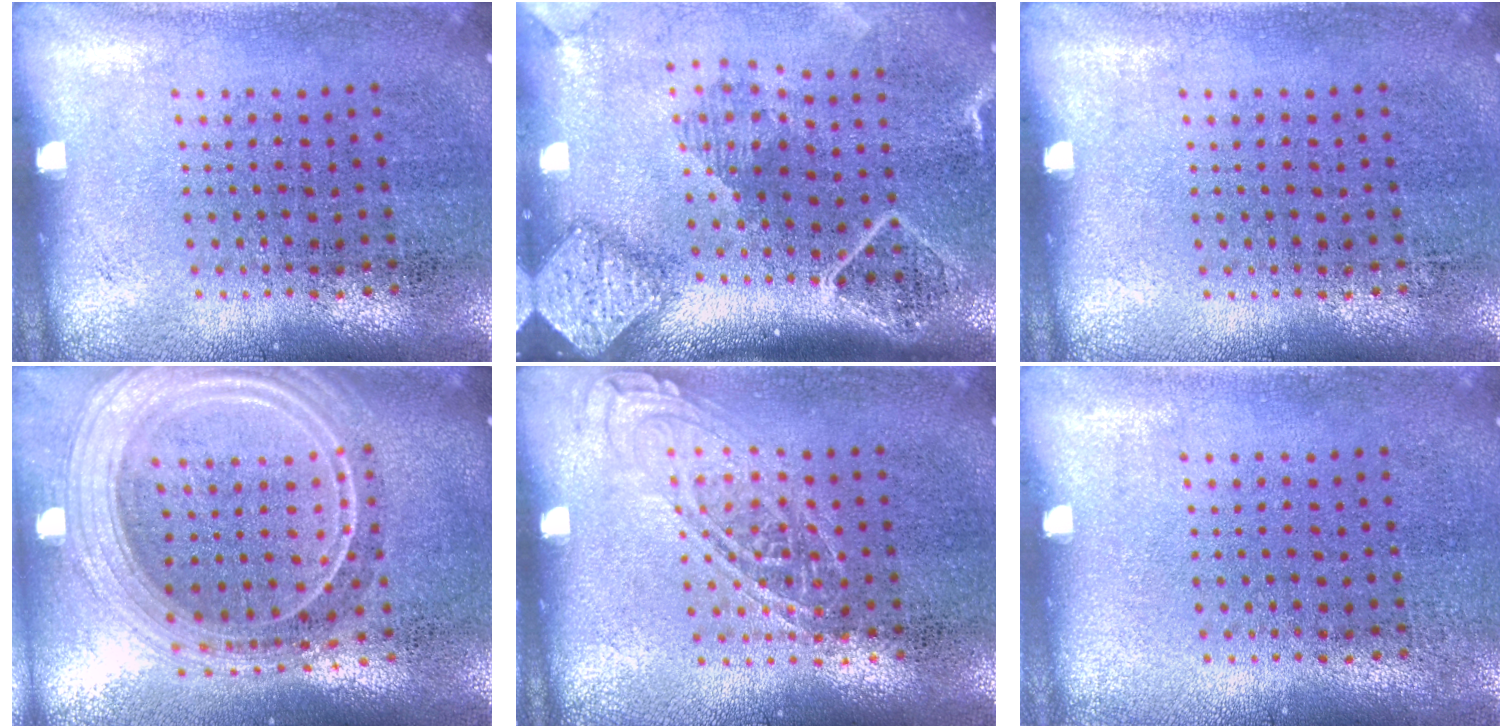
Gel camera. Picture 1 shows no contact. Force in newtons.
{"total": 2.7, "press": 2.0, "slide": 1.9}
{"total": 0.0}
{"total": 2.6, "press": 2.2, "slide": 1.4}
{"total": 0.8, "press": 0.8, "slide": 0.1}
{"total": 0.0}